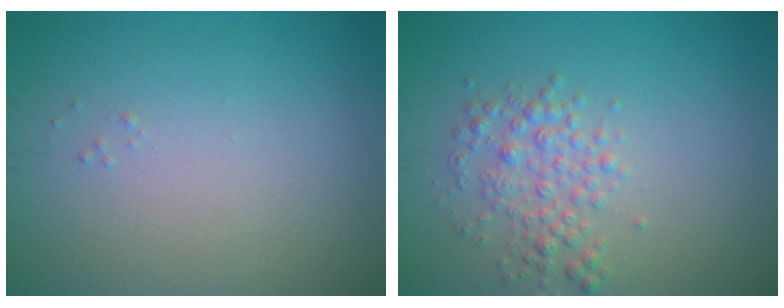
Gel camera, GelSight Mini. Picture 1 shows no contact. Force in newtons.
{"total": 2.8, "press": 2.8, "slide": 0.0}